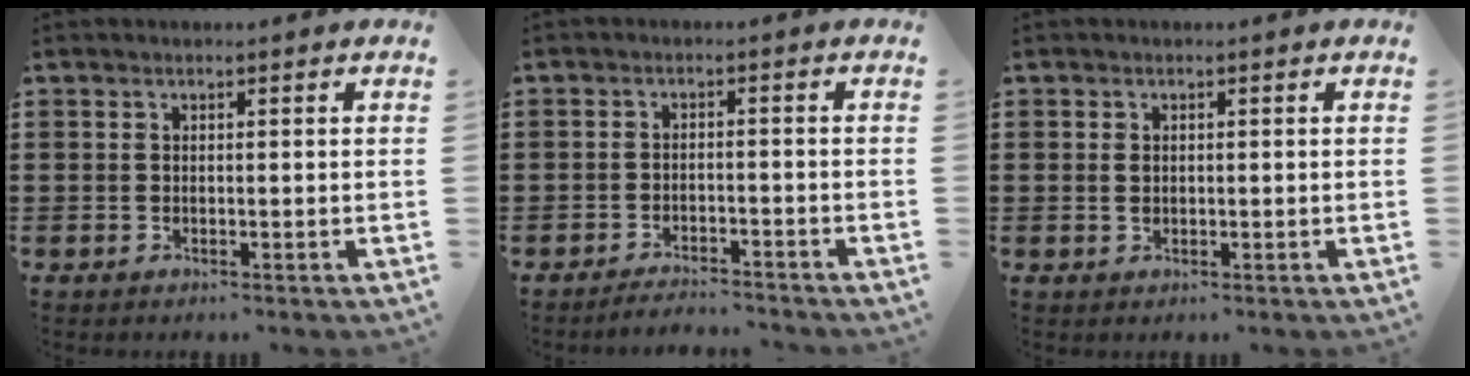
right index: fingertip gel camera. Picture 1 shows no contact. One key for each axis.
{"total": 2.6, "fx": -2.6, "fy": 0.1, "fz": 0.1, "tx": -0.007, "ty": 0.001, "tz": -0.054}
{"total": 1.1, "fx": 0.1, "fy": 0.7, "fz": 0.8, "tx": -0.019, "ty": 0.004, "tz": 0.002}